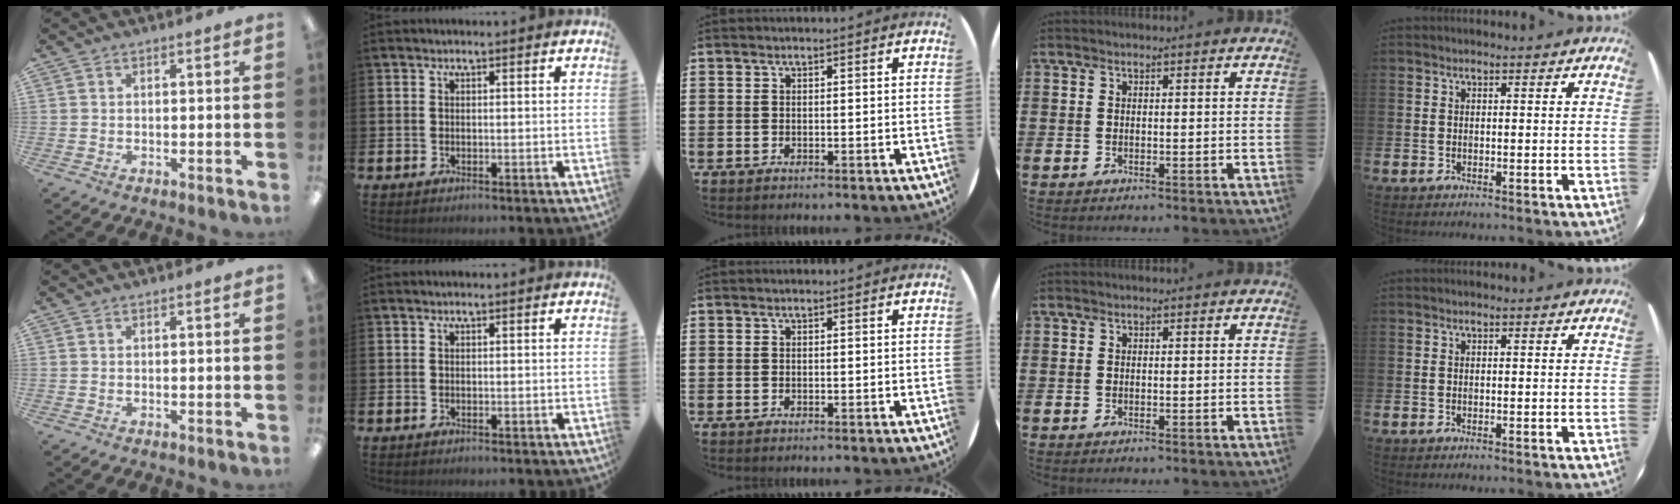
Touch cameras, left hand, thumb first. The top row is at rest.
{}